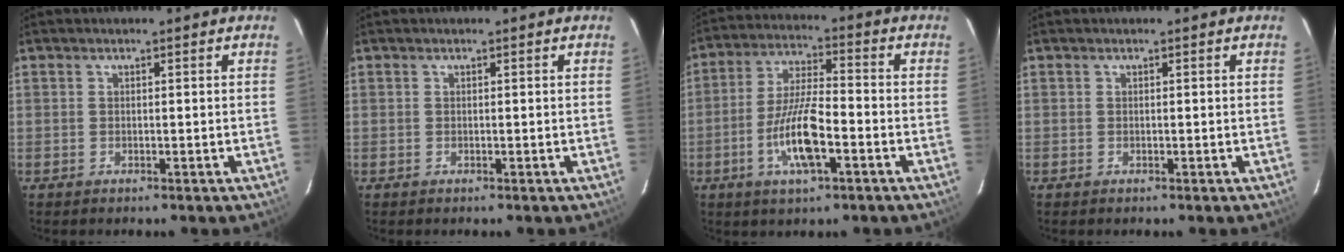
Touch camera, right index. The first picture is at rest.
{"total": 0.0}
{"total": 10.9, "force": [-4.1, 2.7, 9.7], "torque": [-0.198, -0.003, -0.076]}
{"total": 0.0}